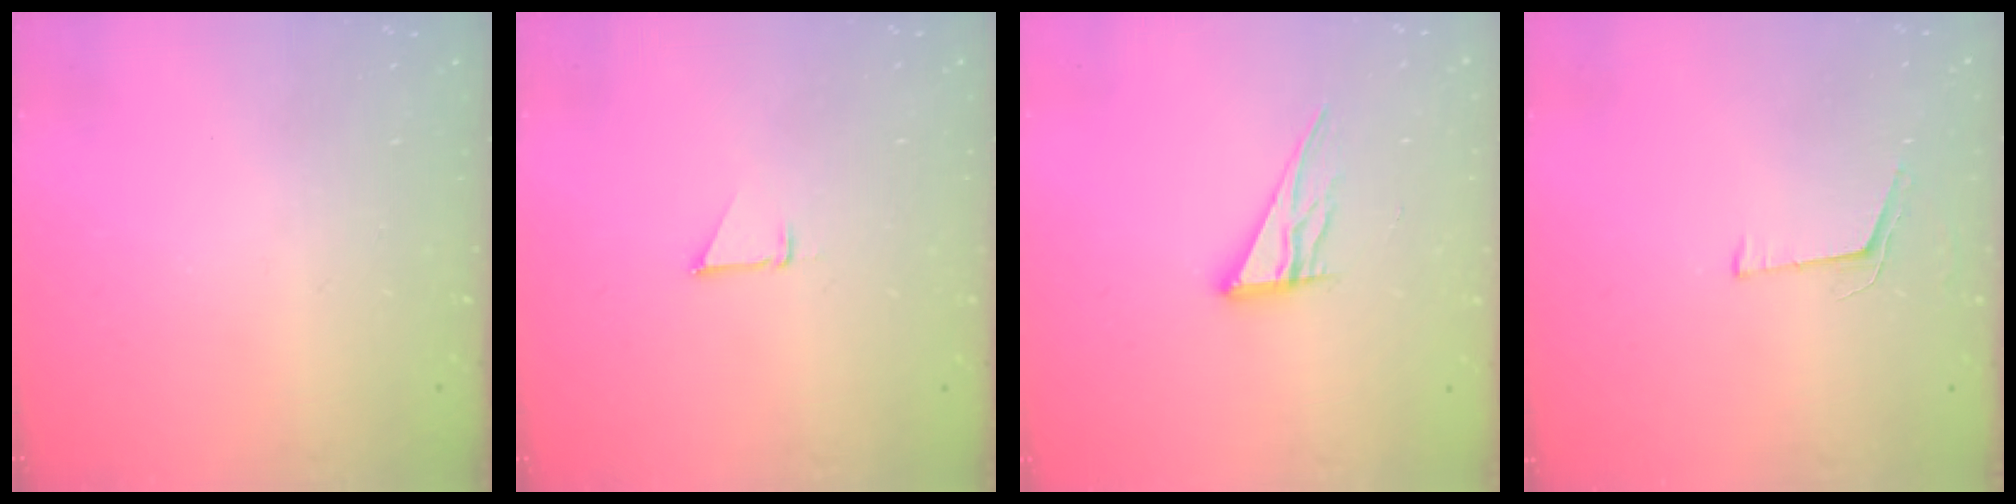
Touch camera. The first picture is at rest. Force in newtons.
{"total": 1.9, "press": 1.9, "slide": 0.0}
{"total": 10.2, "press": 10.1, "slide": 0.9}
{"total": 4.2, "press": 3.5, "slide": 2.3}